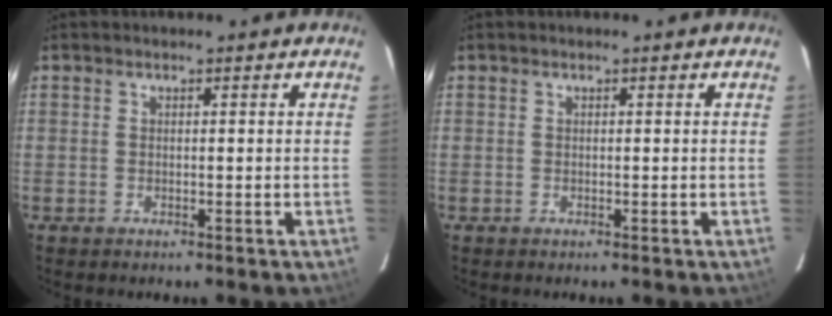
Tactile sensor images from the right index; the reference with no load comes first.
{"total": 0.0}